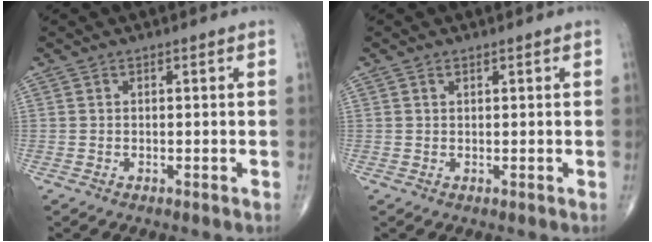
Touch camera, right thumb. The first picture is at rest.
{"total": 0.7, "force": [0.5, 0.3, 0.4], "torque": [0.000, -0.001, 0.007]}